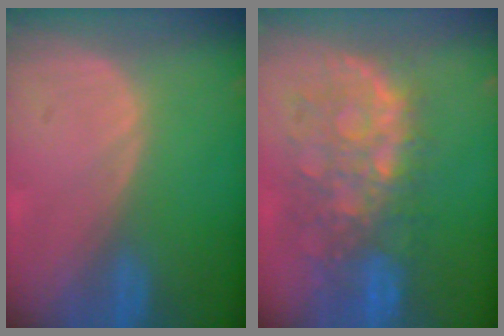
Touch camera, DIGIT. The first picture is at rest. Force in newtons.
{"total": 10.4, "press": 9.4, "slide": 4.6}